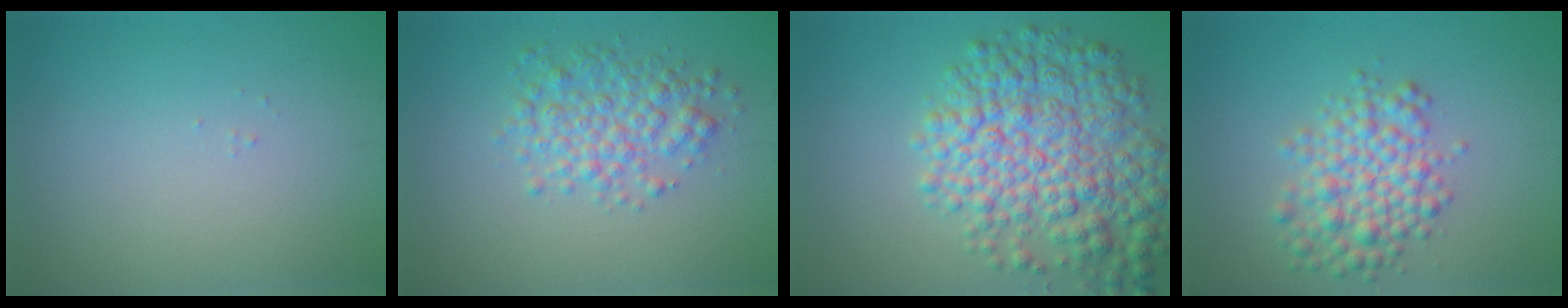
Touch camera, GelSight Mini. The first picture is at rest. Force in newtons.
{"total": 3.7, "press": 3.7, "slide": 0.0}
{"total": 9.0, "press": 9.0, "slide": 0.3}
{"total": 4.9, "press": 4.9, "slide": 0.1}